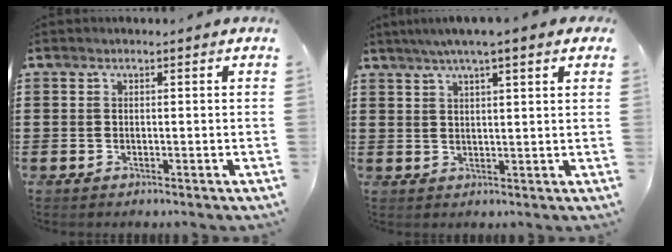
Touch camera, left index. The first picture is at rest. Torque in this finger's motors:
{"motor_torque": [2.14, 0.00, 0.57, 0.21]}